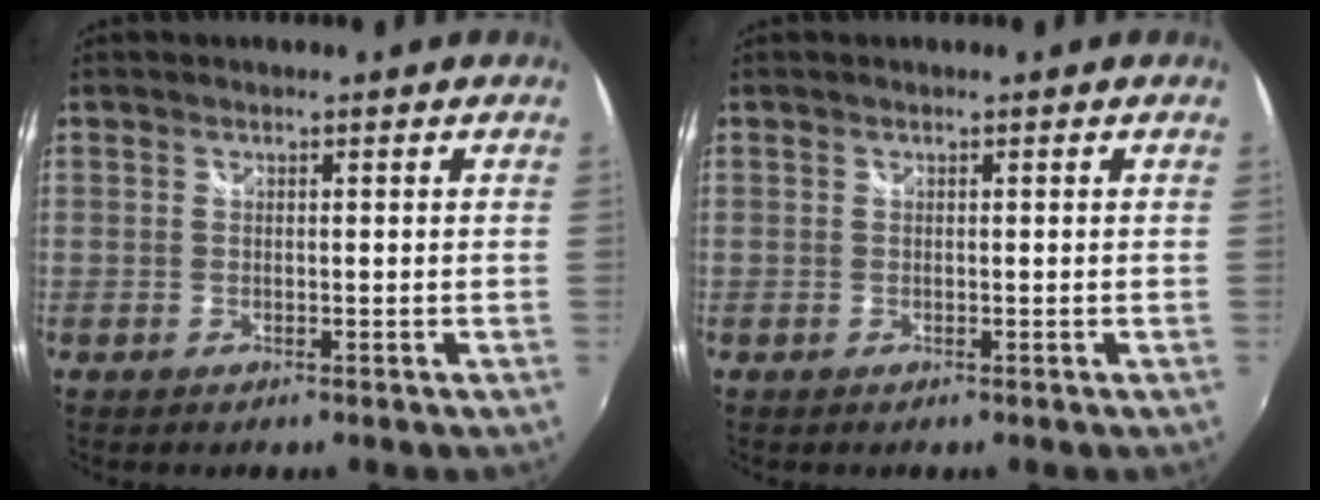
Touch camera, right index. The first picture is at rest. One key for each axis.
{"total": 0.0}